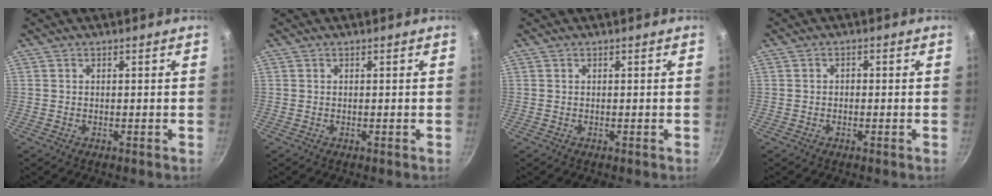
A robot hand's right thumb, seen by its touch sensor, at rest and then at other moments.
{"total": 0.0}
{"total": 0.0}
{"total": 1.1, "force": [-0.3, 0.9, 0.5], "torque": [-0.007, 0.005, -0.008]}